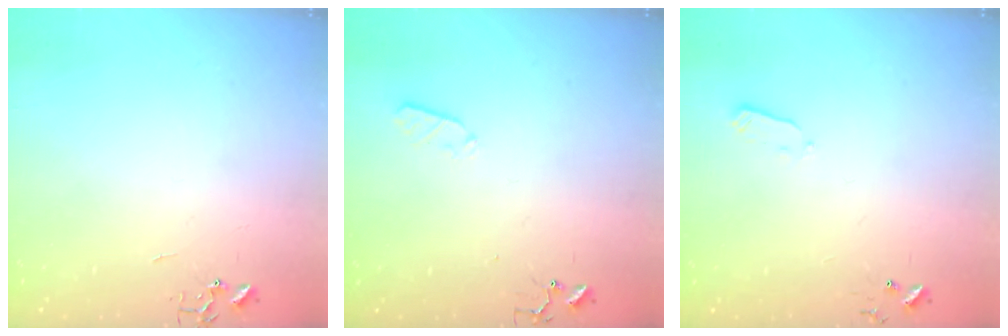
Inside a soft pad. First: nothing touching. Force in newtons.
{"total": 3.6, "press": 3.6, "slide": 0.5}
{"total": 2.4, "press": 2.3, "slide": 0.4}